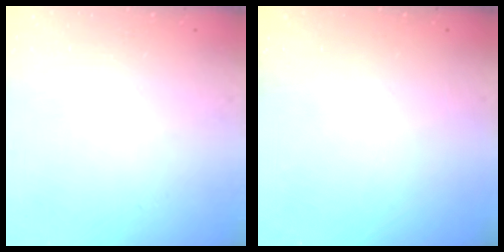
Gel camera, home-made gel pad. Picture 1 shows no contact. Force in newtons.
{"total": 0.0}